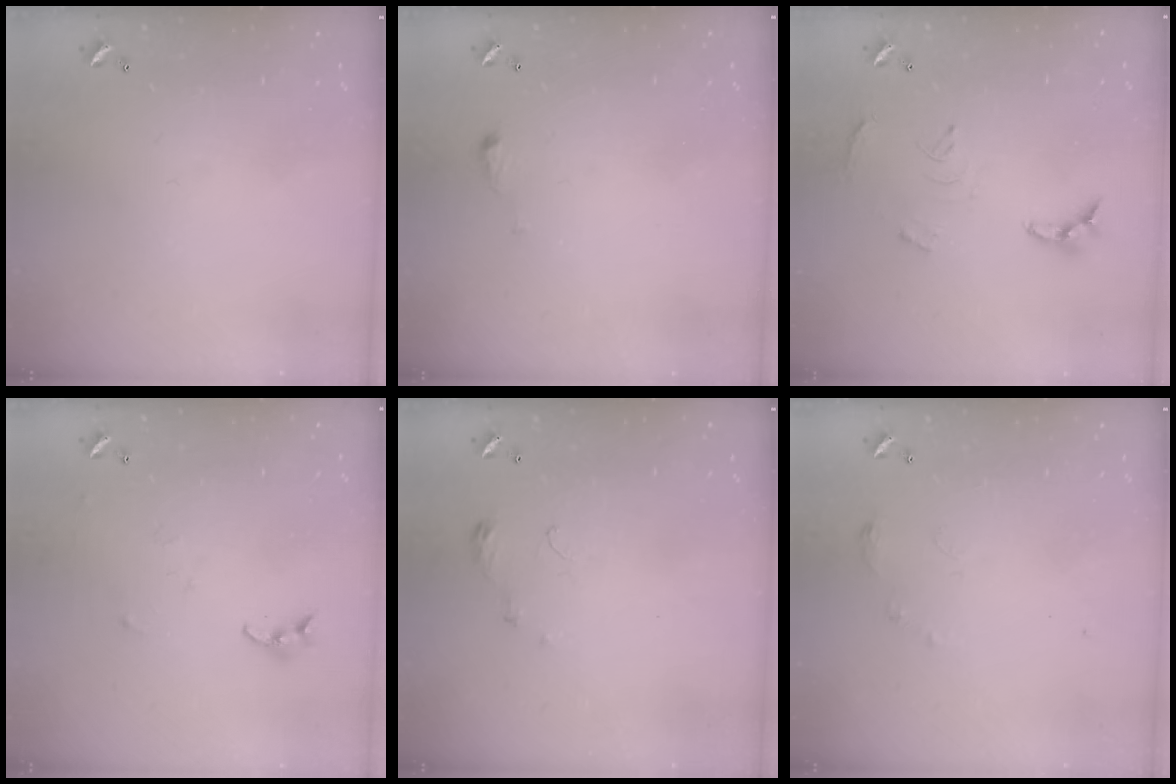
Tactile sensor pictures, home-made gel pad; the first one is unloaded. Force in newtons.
{"total": 2.9, "press": 2.9, "slide": 0.5}
{"total": 9.8, "press": 9.8, "slide": 0.7}
{"total": 4.7, "press": 4.7, "slide": 0.5}
{"total": 5.8, "press": 5.8, "slide": 0.6}
{"total": 3.6, "press": 3.5, "slide": 0.6}